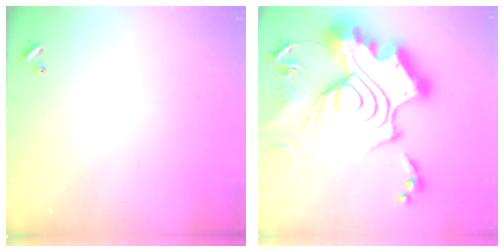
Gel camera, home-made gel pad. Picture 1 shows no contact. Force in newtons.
{"total": 1.1, "press": 1.1, "slide": 0.0}